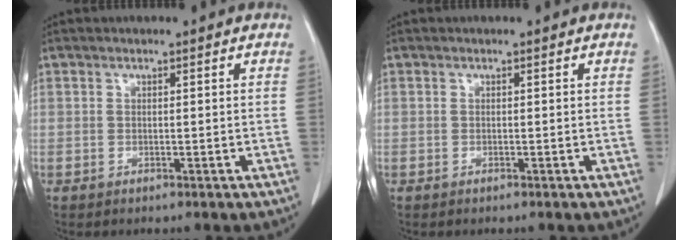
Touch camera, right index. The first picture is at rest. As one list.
[{"total": 0.0}]